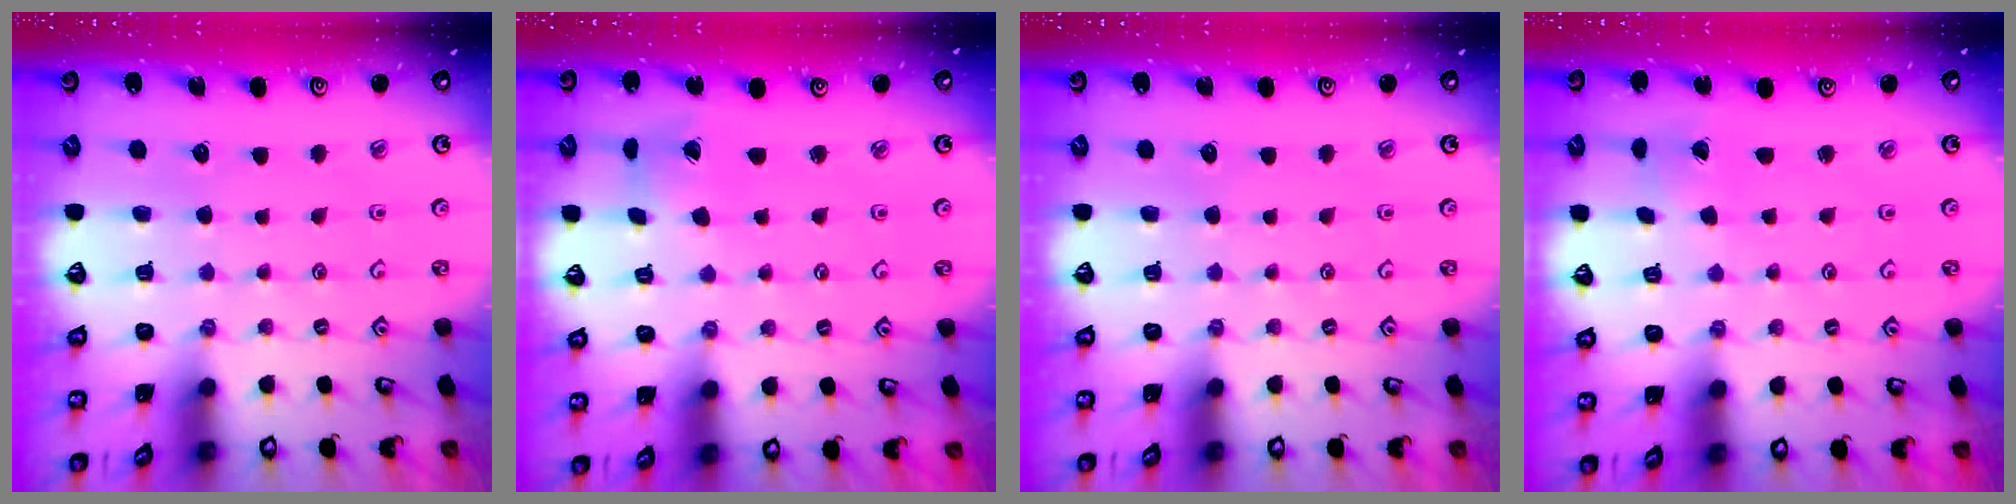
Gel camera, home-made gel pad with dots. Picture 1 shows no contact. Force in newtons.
{"total": 2.0, "press": 2.0, "slide": 0.3}
{"total": 0.0}
{"total": 1.8, "press": 1.8, "slide": 0.1}